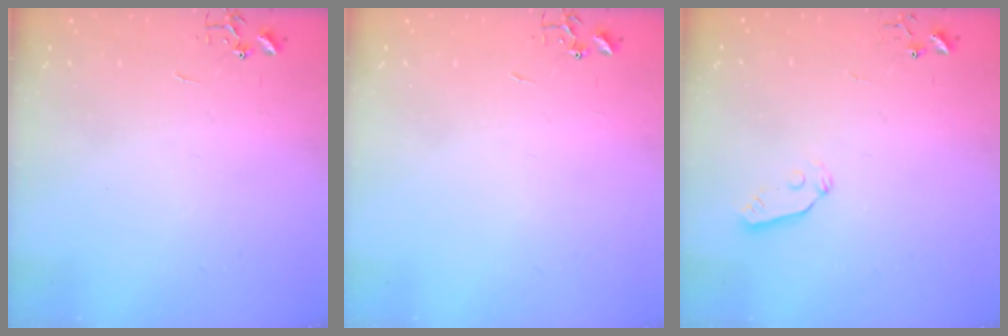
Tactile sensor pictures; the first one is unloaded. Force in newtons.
{"total": 0.0}
{"total": 3.9, "press": 3.8, "slide": 0.6}